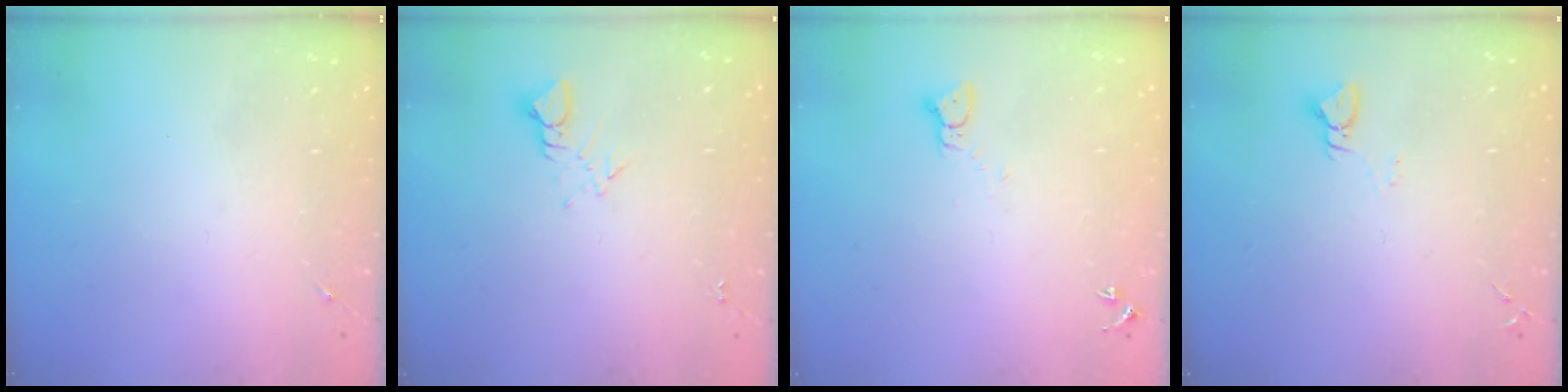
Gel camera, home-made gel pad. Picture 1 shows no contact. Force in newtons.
{"total": 3.8, "press": 3.8, "slide": 0.4}
{"total": 2.2, "press": 2.2, "slide": 0.2}
{"total": 3.0, "press": 3.0, "slide": 0.3}